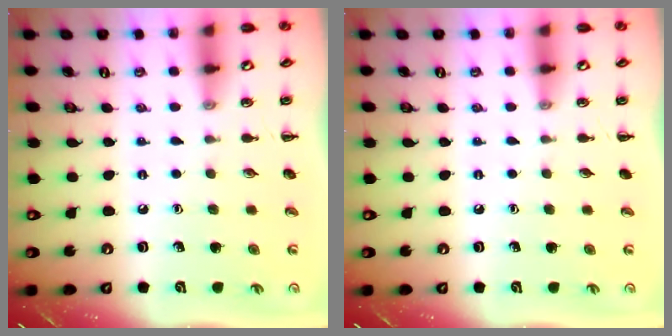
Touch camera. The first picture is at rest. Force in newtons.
{"total": 0.0}